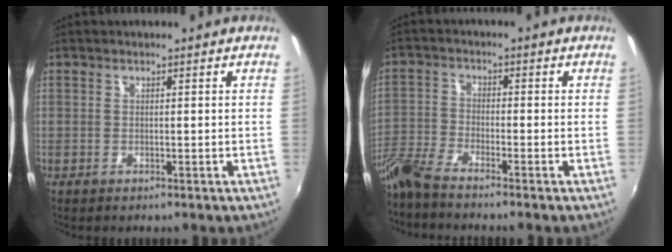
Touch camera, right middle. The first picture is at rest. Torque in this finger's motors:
{"motor_torque": [1.08, -1.06, 0.61, 0.21]}